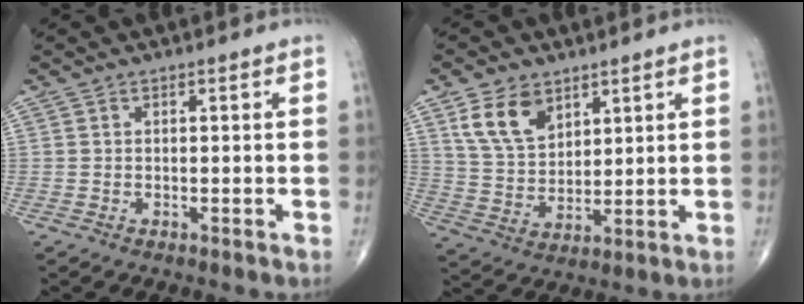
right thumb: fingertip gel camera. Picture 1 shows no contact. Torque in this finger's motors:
{"motor_torque": [-0.51, 1.09, 0.89, 1.06, 0.15]}